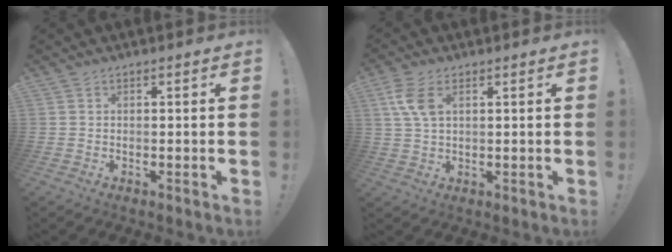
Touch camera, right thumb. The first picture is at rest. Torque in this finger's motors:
{"motor_torque": [-0.12, 0.08, 0.65, 0.40, 0.11]}